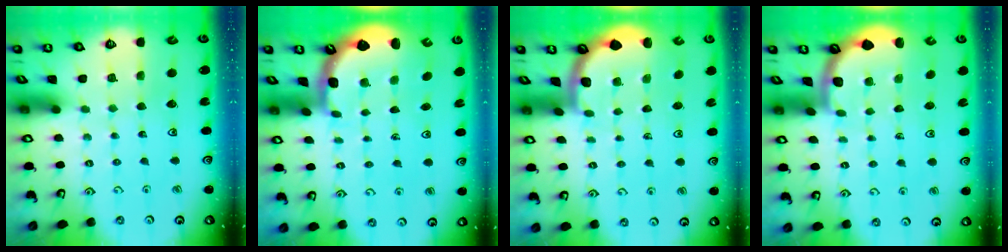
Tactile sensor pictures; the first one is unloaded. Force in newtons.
{"total": 2.5, "press": 1.6, "slide": 1.9}
{"total": 1.8, "press": 1.8, "slide": 0.1}
{"total": 1.9, "press": 1.9, "slide": 0.0}